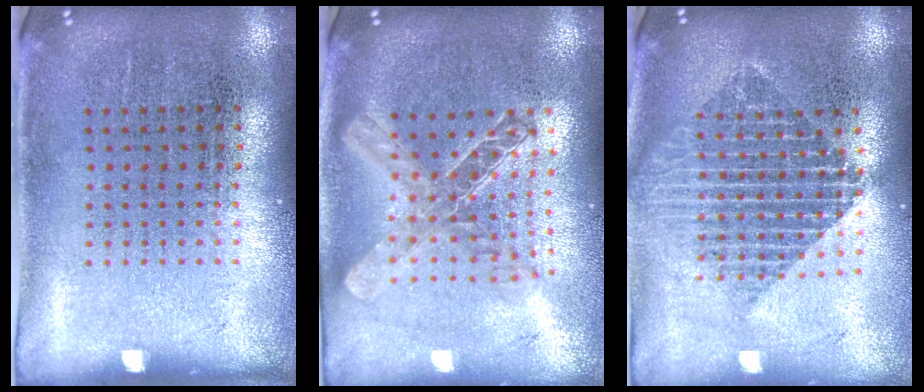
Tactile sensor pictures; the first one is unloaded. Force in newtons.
{"total": 1.9, "press": 1.6, "slide": 1.0}
{"total": 2.1, "press": 1.7, "slide": 1.2}